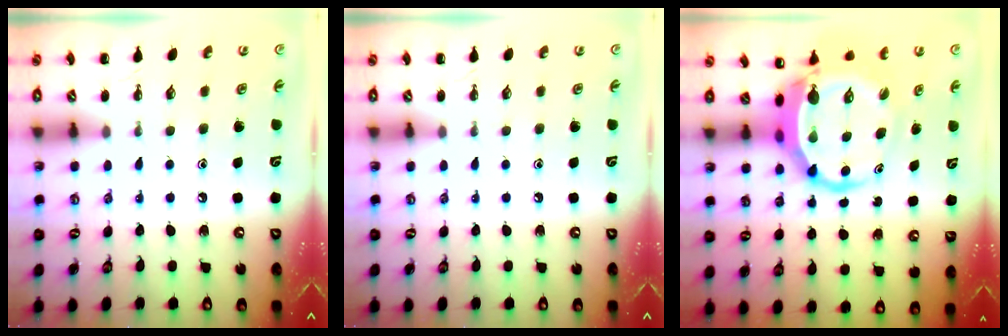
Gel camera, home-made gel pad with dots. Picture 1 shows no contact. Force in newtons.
{"total": 0.0}
{"total": 8.6, "press": 8.3, "slide": 2.4}